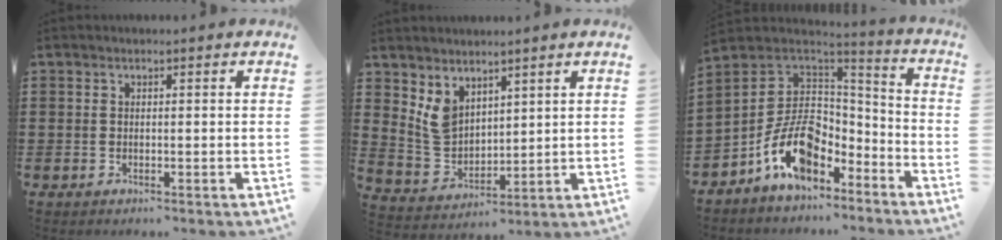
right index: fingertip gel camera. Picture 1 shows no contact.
{"total": 4.9, "force": [3.4, 3.1, 1.7], "torque": [-0.051, -0.003, 0.068]}
{"total": 12.2, "force": [-5.5, 7.8, 7.6], "torque": [-0.159, 0.014, -0.105]}